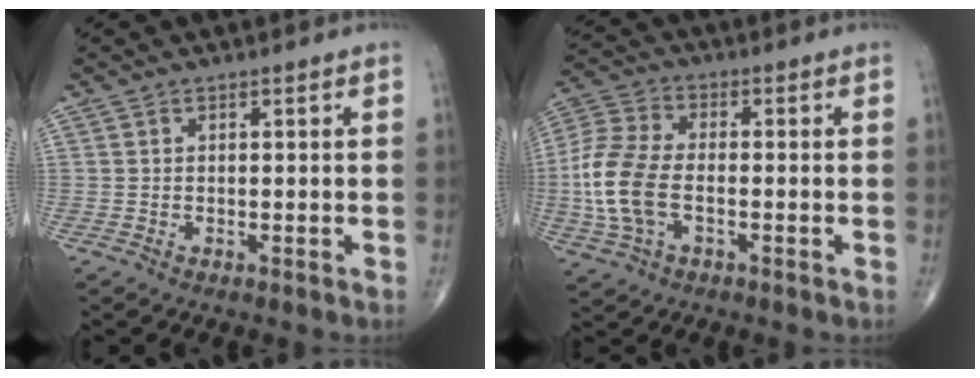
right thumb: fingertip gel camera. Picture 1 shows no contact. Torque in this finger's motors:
{"motor_torque": [-0.21, 0.58, 1.18, 0.07, 0.37]}